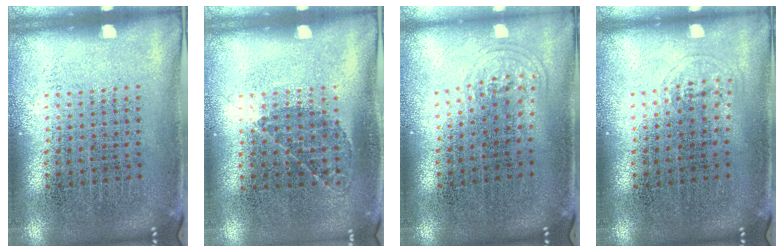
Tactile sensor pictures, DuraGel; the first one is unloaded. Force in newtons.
{"total": 0.9, "press": 0.6, "slide": 0.7}
{"total": 0.9, "press": 0.6, "slide": 0.7}
{"total": 0.5, "press": 0.5, "slide": 0.2}